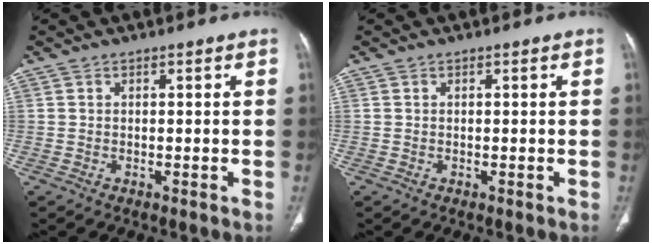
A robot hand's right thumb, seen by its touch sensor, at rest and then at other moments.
{"total": 0.0}